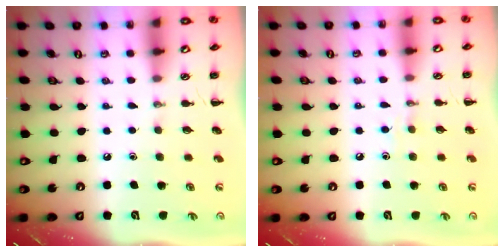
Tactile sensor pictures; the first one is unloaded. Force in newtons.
{"total": 3.6, "press": 3.5, "slide": 1.0}